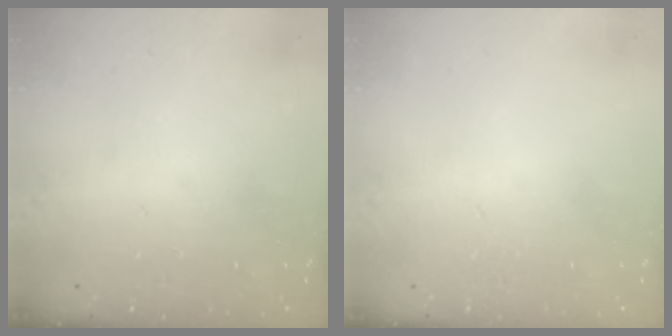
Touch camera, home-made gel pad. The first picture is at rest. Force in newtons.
{"total": 0.0}